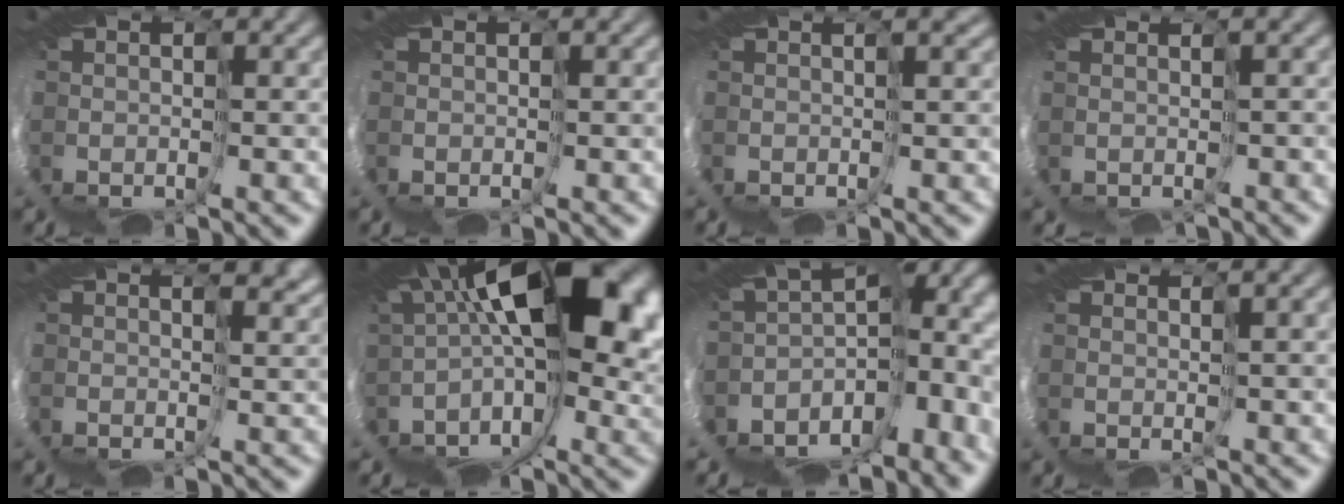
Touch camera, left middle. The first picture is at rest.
{"total": 0.0}
{"total": 3.1, "force": [-0.1, -2.6, -1.7], "torque": [0.024, -0.004, 0.010]}
{"total": 2.5, "force": [-1.8, -0.9, -1.5], "torque": [0.017, -0.019, -0.004]}
{"total": 2.5, "force": [1.9, -0.2, 1.6], "torque": [-0.026, -0.001, 0.041]}
{"total": 8.9, "force": [1.3, 1.7, 8.7], "torque": [-0.135, 0.014, 0.023]}
{"total": 5.5, "force": [-3.2, 2.0, 4.1], "torque": [-0.081, -0.024, -0.025]}
{"total": 2.5, "force": [1.6, -1.9, -0.6], "torque": [0.014, -0.004, 0.035]}